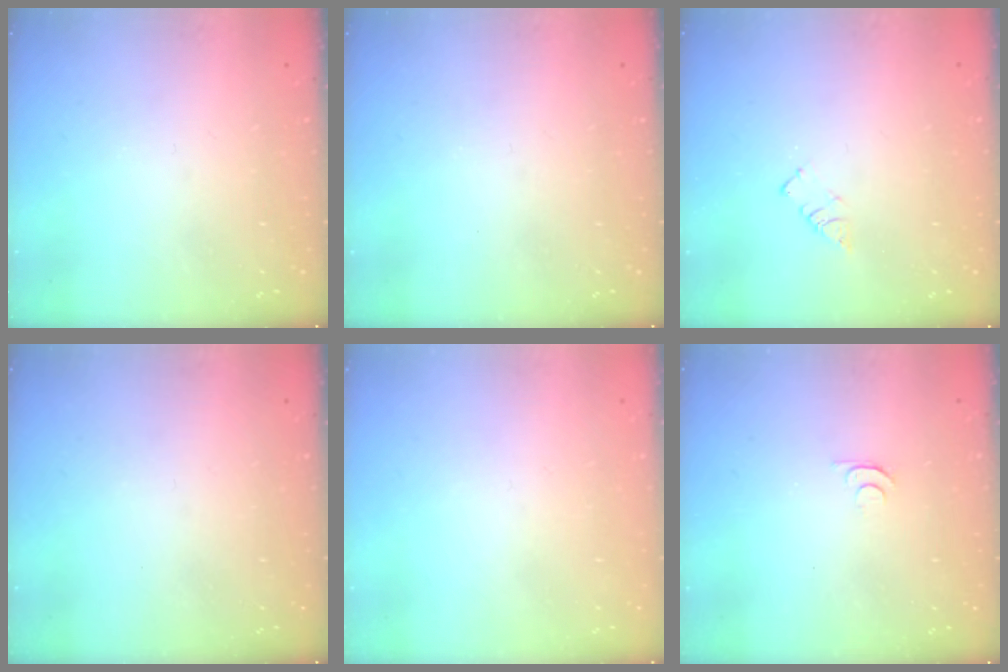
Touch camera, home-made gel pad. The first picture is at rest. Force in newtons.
{"total": 0.0}
{"total": 2.9, "press": 2.9, "slide": 0.4}
{"total": 0.0}
{"total": 1.9, "press": 1.9, "slide": 0.1}
{"total": 4.4, "press": 4.3, "slide": 0.6}